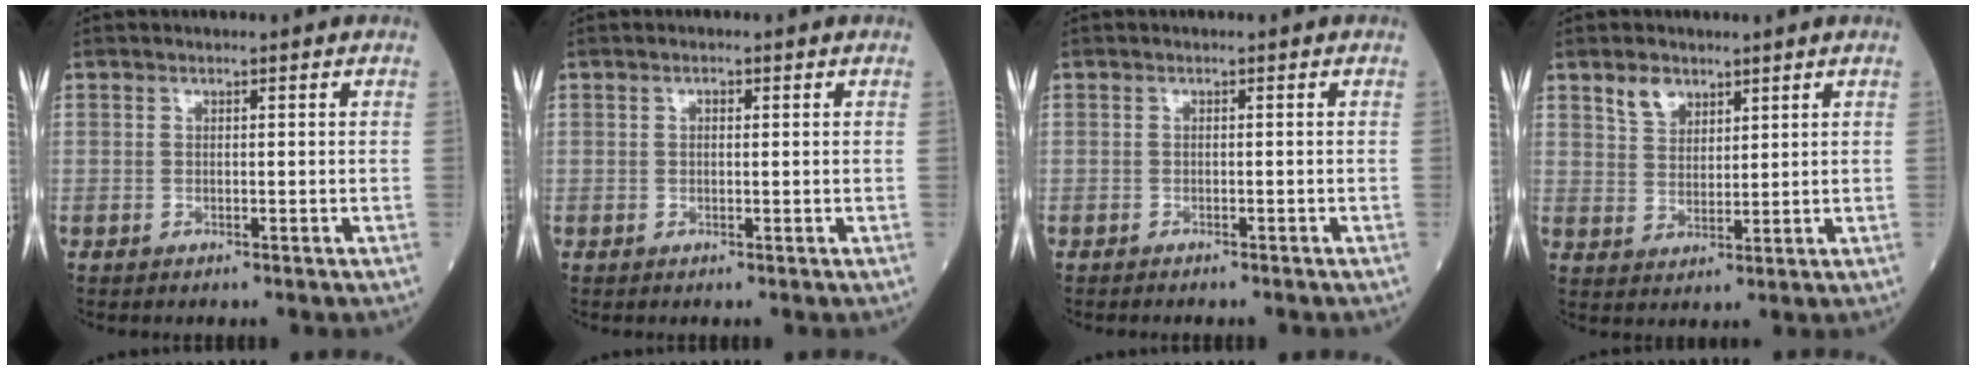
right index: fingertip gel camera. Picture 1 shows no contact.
{"total": 0.7, "force": [0.2, 0.1, 0.7], "torque": [-0.012, 0.003, 0.002]}
{"total": 2.1, "force": [-2.0, 0.3, 0.8], "torque": [-0.013, -0.003, -0.023]}
{"total": 4.0, "force": [2.8, 2.4, 1.5], "torque": [-0.033, 0.003, 0.057]}